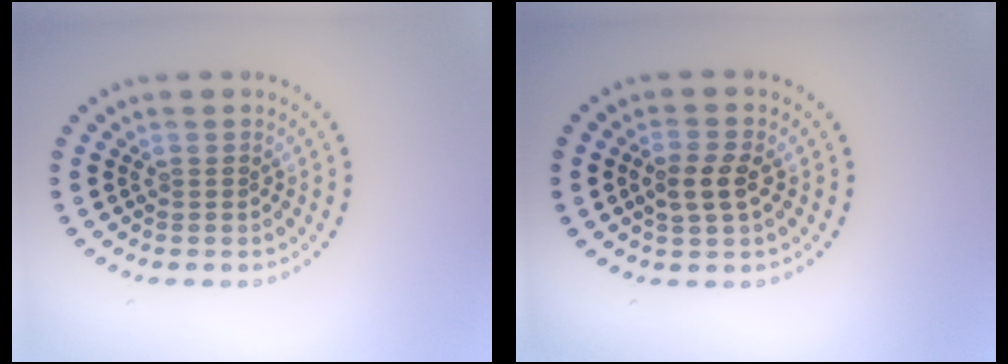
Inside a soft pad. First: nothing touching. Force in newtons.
{"total": 2.5, "press": 2.5, "slide": 0.6}